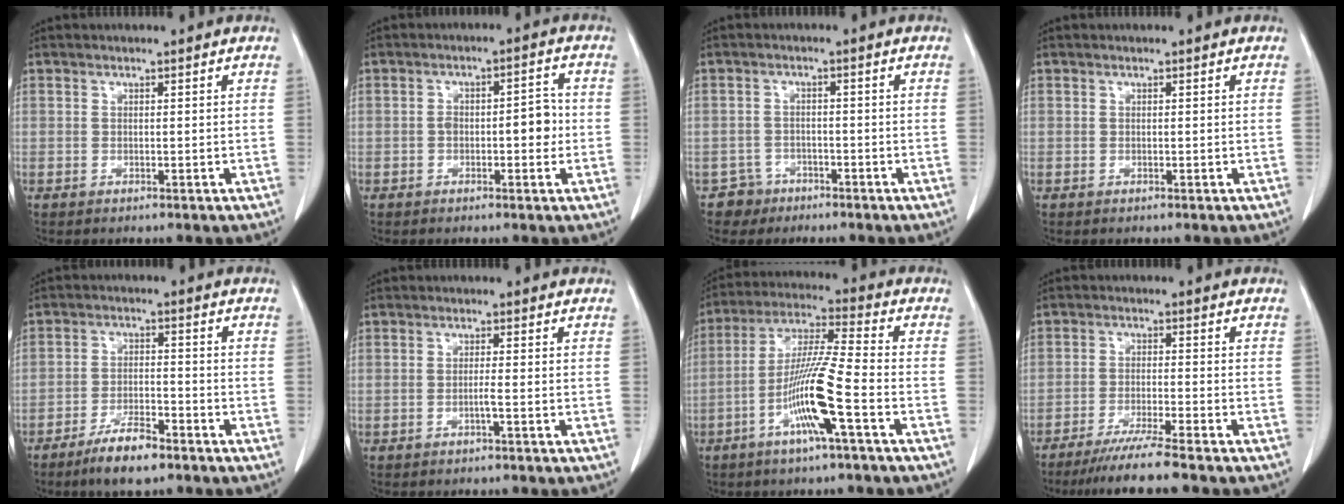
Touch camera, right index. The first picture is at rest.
{"total": 4.9, "force": [-0.8, 2.1, 4.4], "torque": [-0.061, 0.019, -0.010]}
{"total": 3.2, "force": [-2.1, 2.3, -0.7], "torque": [0.015, 0.012, -0.036]}
{"total": 0.0}
{"total": 6.7, "force": [-4.9, 1.6, 4.2], "torque": [-0.082, -0.006, -0.085]}
{"total": 1.3, "force": [-0.6, -0.3, 1.1], "torque": [-0.019, 0.000, -0.013]}
{"total": 11.8, "force": [-4.6, -0.4, 10.9], "torque": [-0.214, -0.002, -0.092]}
{"total": 7.3, "force": [-6.1, -1.3, 3.9], "torque": [-0.057, -0.023, -0.102]}